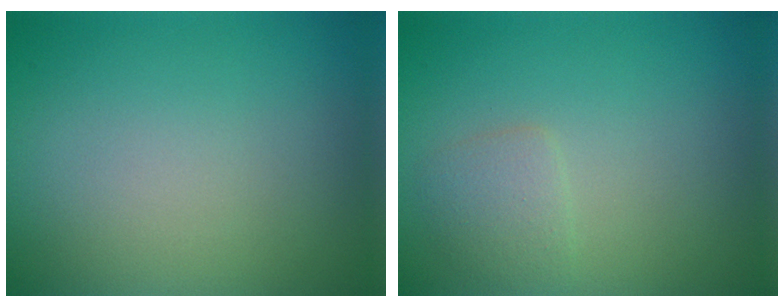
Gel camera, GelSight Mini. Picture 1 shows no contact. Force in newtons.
{"total": 1.5, "press": 1.5, "slide": 0.1}